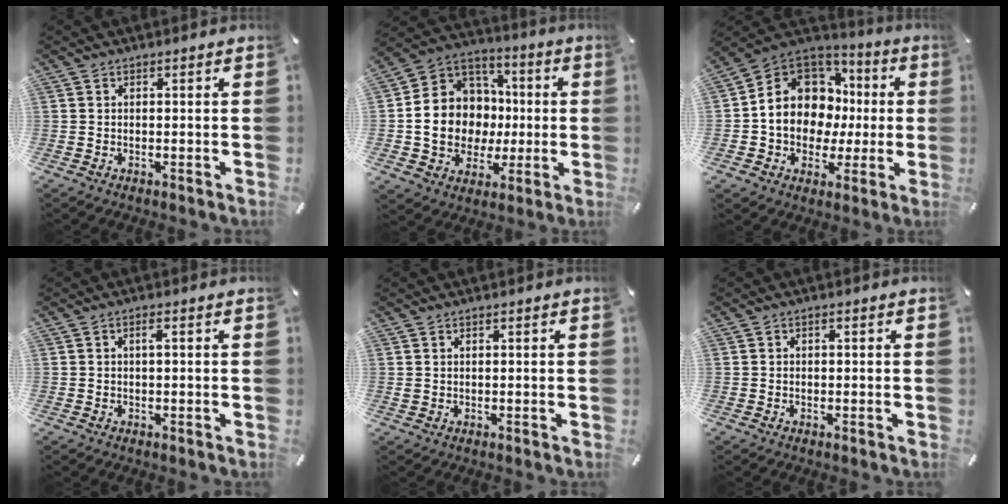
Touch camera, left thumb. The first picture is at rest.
{"total": 15.1, "force": [-2.2, 13.6, 6.3], "torque": [-0.133, 0.006, -0.027]}
{"total": 13.5, "force": [0.3, 11.8, 6.4], "torque": [-0.130, -0.016, 0.012]}
{"total": 1.4, "force": [0.2, 0.5, 1.2], "torque": [-0.024, 0.003, 0.002]}
{"total": 0.8, "force": [0.3, 0.7, 0.2], "torque": [-0.003, 0.003, 0.005]}
{"total": 0.7, "force": [-0.1, 0.5, 0.4], "torque": [-0.006, 0.002, -0.004]}